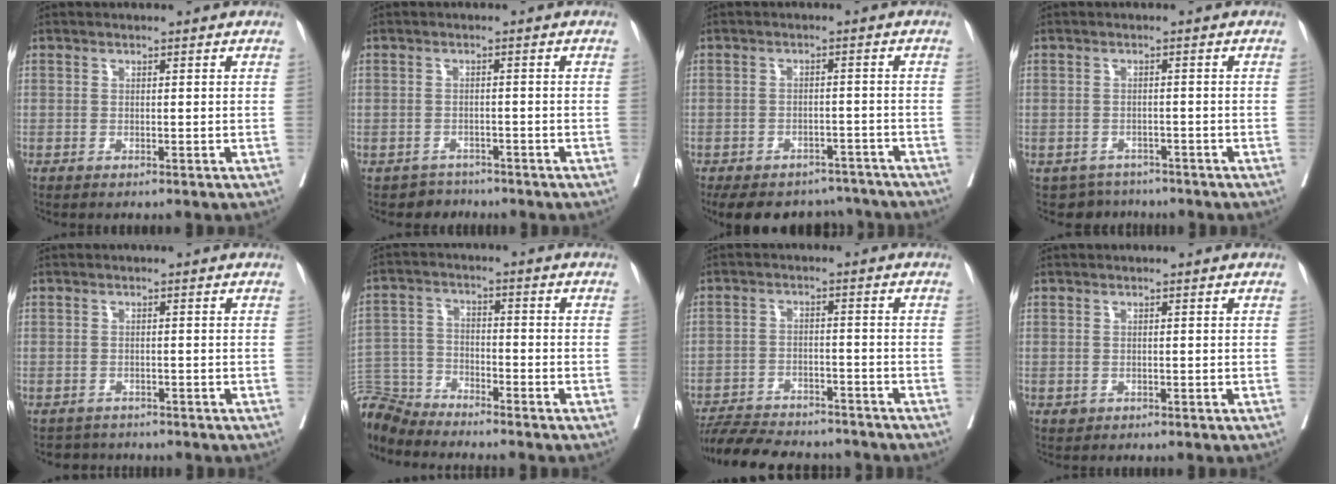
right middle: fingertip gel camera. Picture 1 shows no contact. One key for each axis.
{"total": 2.8, "fx": -2.3, "fy": 1.3, "fz": -1.0, "tx": 0.014, "ty": 0.003, "tz": -0.039}
{"total": 13.8, "fx": -11.8, "fy": 6.1, "fz": 4.0, "tx": -0.078, "ty": 0.009, "tz": -0.148}
{"total": 3.8, "fx": -3.3, "fy": 1.8, "fz": -0.7, "tx": 0.012, "ty": 0.007, "tz": -0.049}
{"total": 2.6, "fx": -2.4, "fy": 1.1, "fz": -0.5, "tx": 0.004, "ty": -0.002, "tz": -0.039}
{"total": 9.7, "fx": -9.6, "fy": 1.1, "fz": 0.8, "tx": -0.022, "ty": 0.010, "tz": -0.187}
{"total": 15.1, "fx": -13.7, "fy": 3.6, "fz": 5.0, "tx": -0.101, "ty": 0.000, "tz": -0.200}
{"total": 0.7, "fx": -0.2, "fy": 0.6, "fz": 0.1, "tx": -0.002, "ty": 0.002, "tz": 0.000}